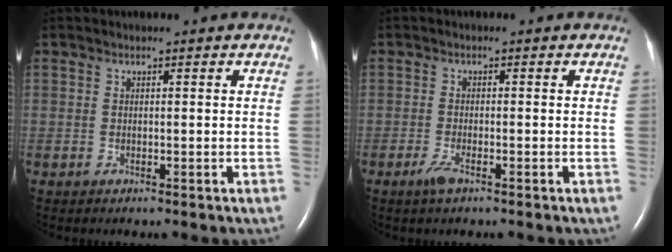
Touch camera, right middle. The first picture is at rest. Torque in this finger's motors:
{"motor_torque": [0.33, -0.17, 0.10, 0.03]}